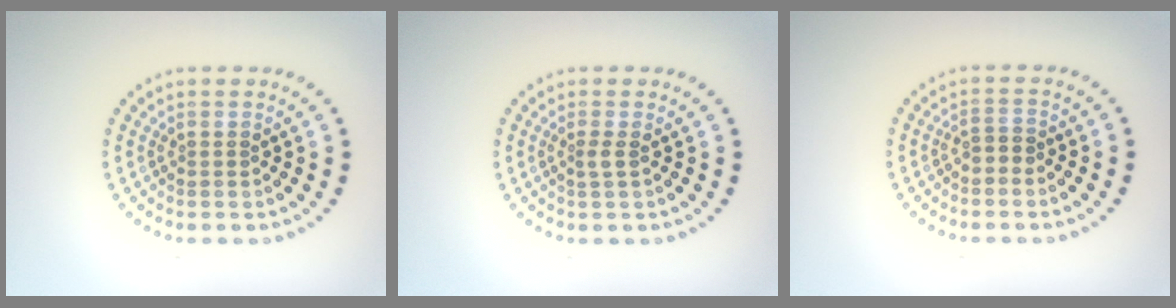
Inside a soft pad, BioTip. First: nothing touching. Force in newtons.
{"total": 0.9, "press": 0.6, "slide": 0.7}
{"total": 1.1, "press": 0.9, "slide": 0.7}